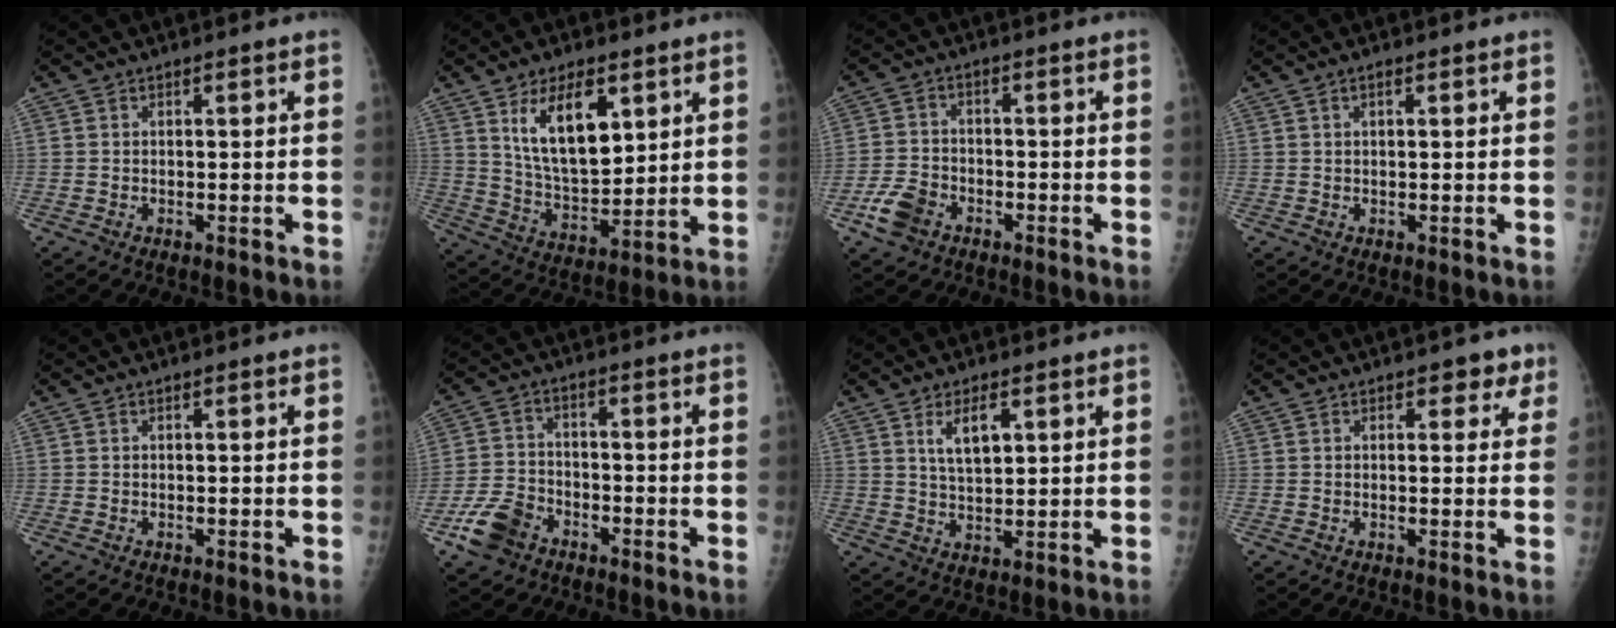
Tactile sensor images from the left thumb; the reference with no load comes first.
{"total": 14.1, "force": [6.1, 6.9, 10.6], "torque": [-0.150, -0.038, 0.124]}
{"total": 6.1, "force": [-3.3, 4.1, 3.0], "torque": [-0.057, 0.014, -0.061]}
{"total": 1.0, "force": [0.5, 0.4, 0.8], "torque": [-0.010, 0.001, 0.007]}
{"total": 0.0}
{"total": 8.0, "force": [-4.8, 5.3, 3.7], "torque": [-0.069, 0.021, -0.091]}
{"total": 6.2, "force": [2.6, 2.8, 4.9], "torque": [-0.078, -0.016, 0.053]}
{"total": 3.3, "force": [2.0, 2.1, 1.7], "torque": [0.012, -0.005, 0.018]}